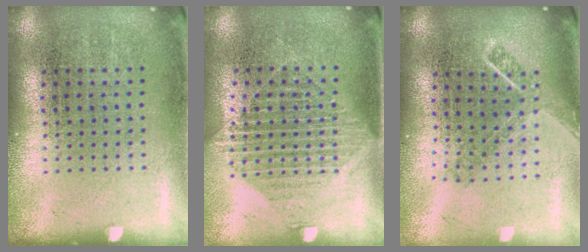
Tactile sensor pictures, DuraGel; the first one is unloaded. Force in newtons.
{"total": 1.5, "press": 1.2, "slide": 0.9}
{"total": 1.8, "press": 1.3, "slide": 1.2}